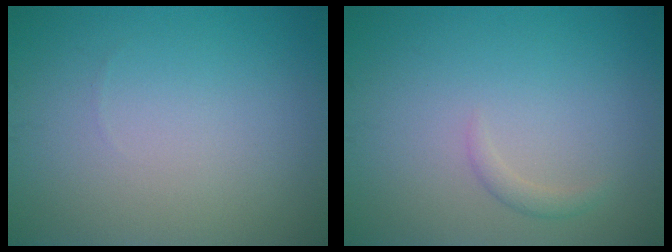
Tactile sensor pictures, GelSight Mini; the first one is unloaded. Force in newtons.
{"total": 1.0, "press": 1.0, "slide": 0.1}